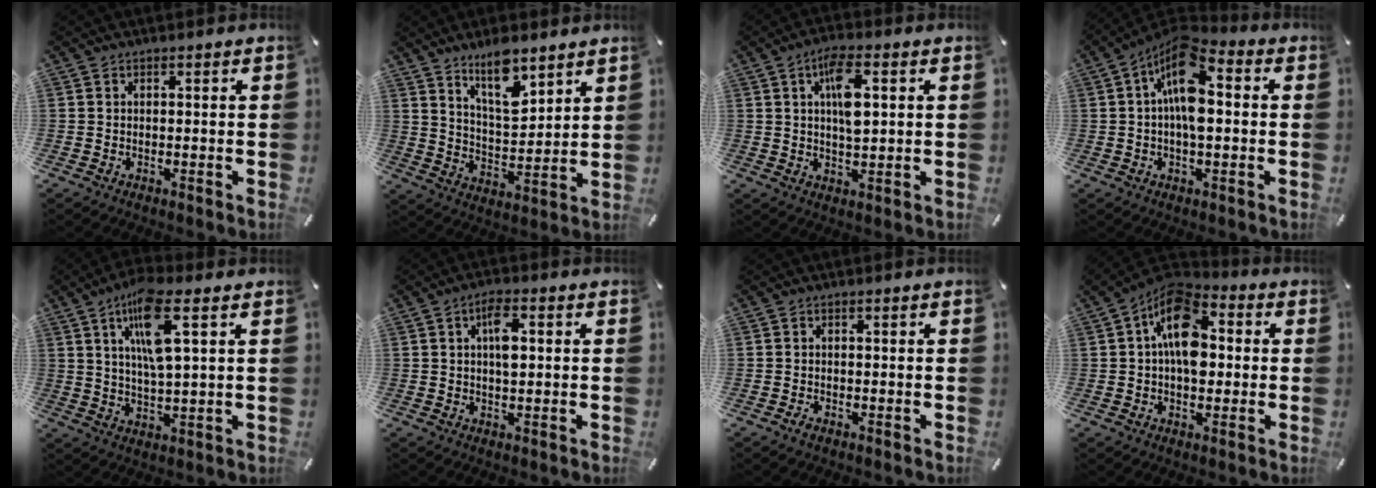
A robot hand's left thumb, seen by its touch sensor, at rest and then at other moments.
{"total": 10.7, "force": [8.1, 4.0, 5.9], "torque": [-0.099, -0.044, 0.143]}
{"total": 8.2, "force": [2.2, 3.3, 7.2], "torque": [-0.128, -0.003, 0.031]}
{"total": 12.4, "force": [1.6, 6.1, 10.7], "torque": [-0.198, -0.012, 0.030]}
{"total": 11.6, "force": [5.1, 3.0, 10.0], "torque": [-0.184, 0.003, 0.087]}
{"total": 5.3, "force": [1.2, 2.3, 4.7], "torque": [-0.083, 0.004, 0.015]}
{"total": 0.8, "force": [-0.6, 0.3, 0.4], "torque": [-0.011, 0.000, -0.011]}
{"total": 14.2, "force": [1.8, 8.9, 10.9], "torque": [-0.188, -0.005, 0.031]}